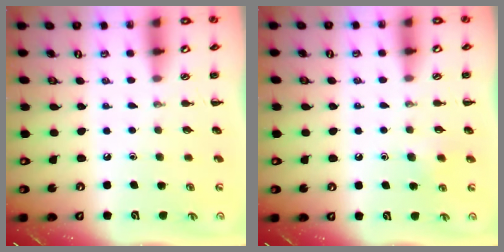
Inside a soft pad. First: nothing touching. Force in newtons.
{"total": 5.2, "press": 4.9, "slide": 1.6}